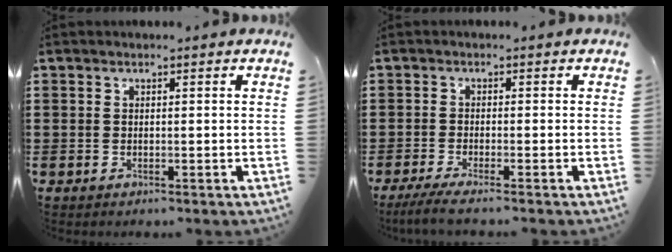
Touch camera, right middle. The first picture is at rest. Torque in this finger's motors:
{"motor_torque": [0.05, 0.06, 0.15, 0.01]}